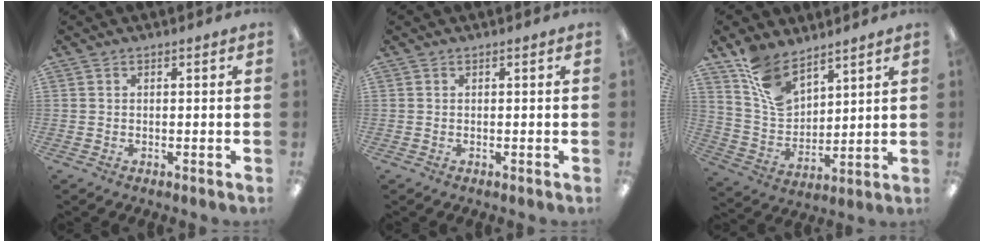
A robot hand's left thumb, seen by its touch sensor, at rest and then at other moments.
{"total": 0.0}
{"total": 11.6, "force": [8.7, 5.9, 5.0], "torque": [-0.105, -0.040, 0.168]}